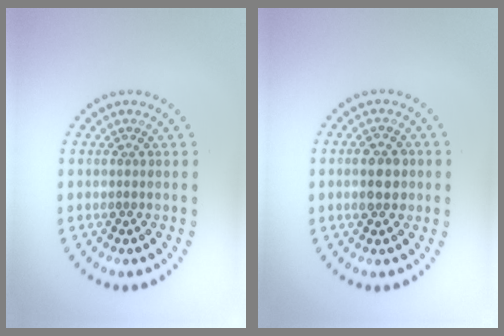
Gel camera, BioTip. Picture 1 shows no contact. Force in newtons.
{"total": 2.7, "press": 2.7, "slide": 0.1}